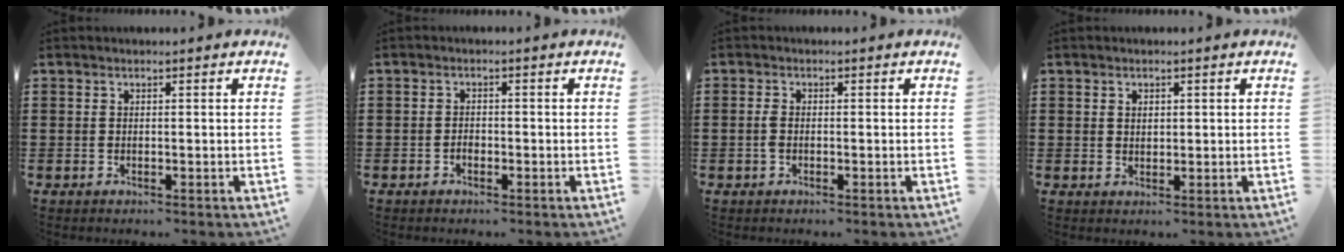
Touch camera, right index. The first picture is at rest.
{"total": 1.2, "force": [-0.6, 0.7, 0.7], "torque": [-0.017, -0.001, -0.012]}
{"total": 1.5, "force": [-0.4, 0.7, 1.3], "torque": [-0.034, -0.004, -0.009]}
{"total": 3.0, "force": [2.0, 2.2, 0.4], "torque": [-0.016, 0.008, 0.038]}